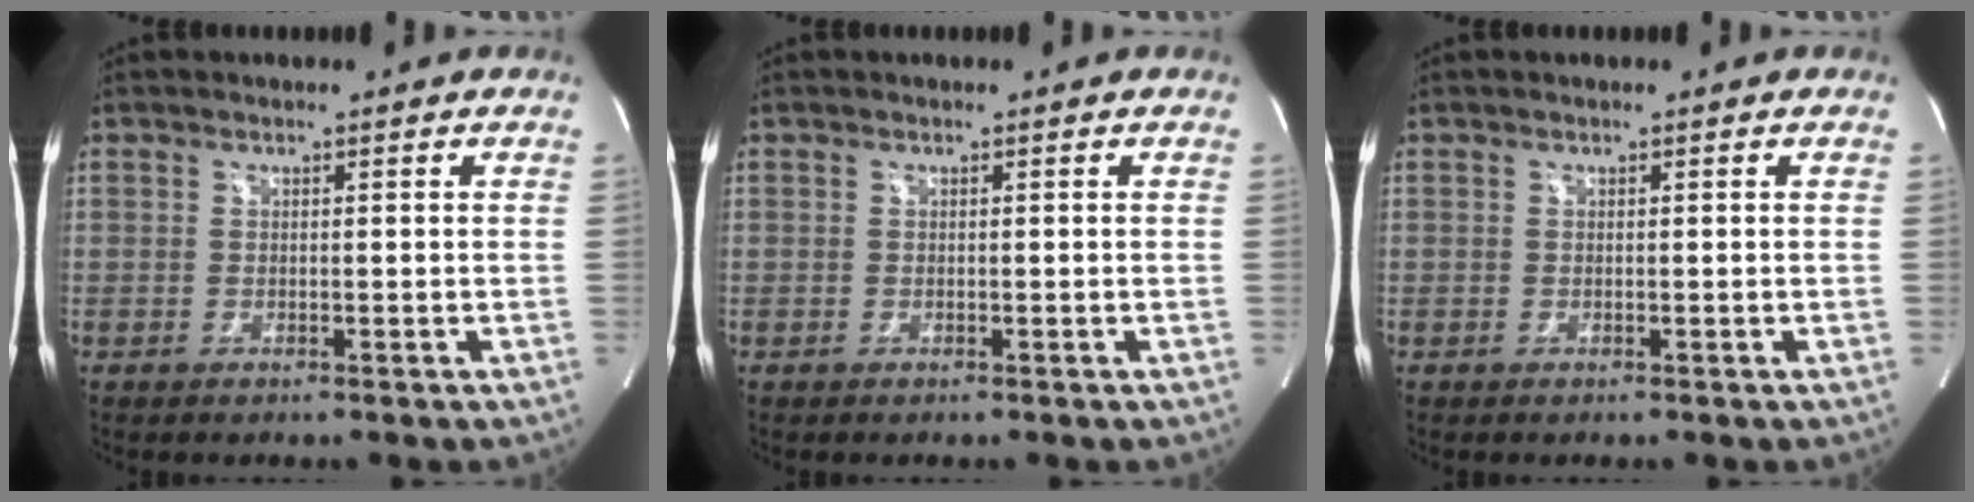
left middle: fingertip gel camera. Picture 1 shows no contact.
{"total": 0.0}
{"total": 0.0}